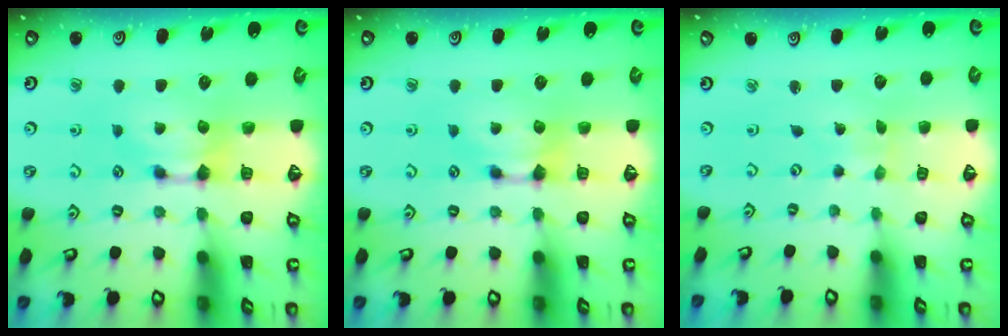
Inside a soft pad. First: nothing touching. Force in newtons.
{"total": 0.0}
{"total": 5.7, "press": 5.6, "slide": 0.5}